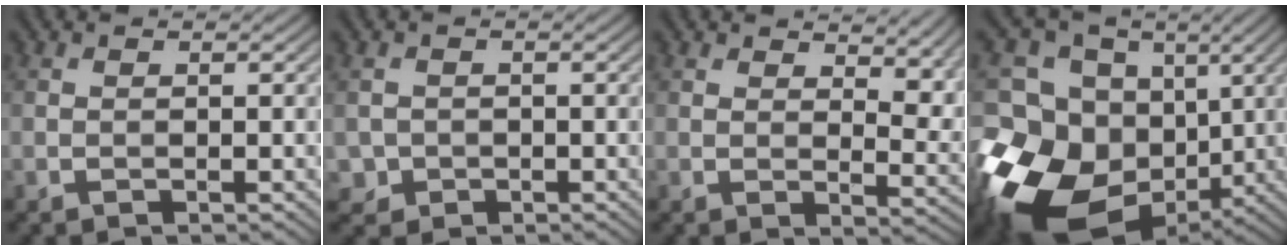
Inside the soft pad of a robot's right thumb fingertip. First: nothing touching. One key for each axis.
{"total": 1.9, "fx": -0.4, "fy": 1.8, "fz": 0.1, "tx": 0.000, "ty": -0.007, "tz": -0.010}
{"total": 8.3, "fx": 4.9, "fy": 3.8, "fz": 5.5, "tx": -0.077, "ty": -0.006, "tz": 0.084}
{"total": 19.8, "fx": -5.6, "fy": 15.4, "fz": 11.1, "tx": -0.270, "ty": -0.032, "tz": -0.082}